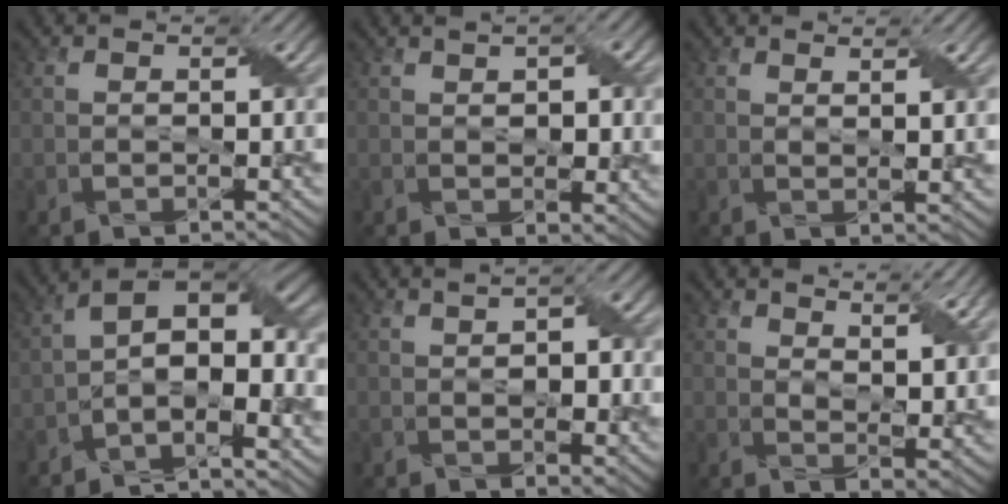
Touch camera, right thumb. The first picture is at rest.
{"total": 3.6, "force": [1.3, 2.1, 2.7], "torque": [-0.044, -0.005, 0.028]}
{"total": 2.5, "force": [1.4, 0.3, 2.0], "torque": [-0.037, -0.002, 0.027]}
{"total": 11.1, "force": [-3.1, 5.1, 9.4], "torque": [-0.150, 0.007, -0.055]}
{"total": 5.5, "force": [1.3, 2.9, 4.4], "torque": [-0.064, -0.002, 0.029]}
{"total": 7.7, "force": [5.5, 2.5, 4.7], "torque": [-0.087, -0.005, 0.088]}